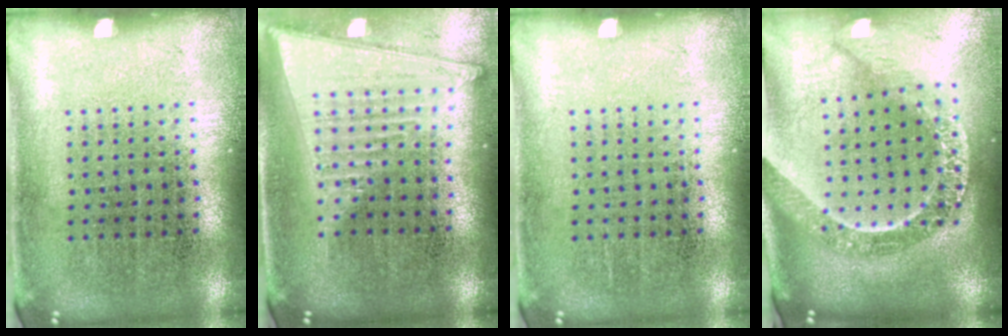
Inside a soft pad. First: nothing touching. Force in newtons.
{"total": 1.9, "press": 1.7, "slide": 0.9}
{"total": 0.0}
{"total": 2.6, "press": 2.1, "slide": 1.6}